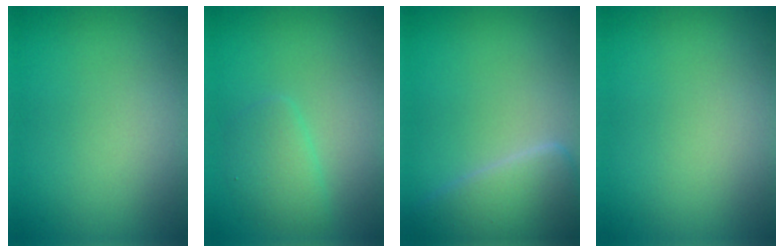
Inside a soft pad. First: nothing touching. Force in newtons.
{"total": 2.2, "press": 2.2, "slide": 0.1}
{"total": 4.4, "press": 4.4, "slide": 0.1}
{"total": 0.0}